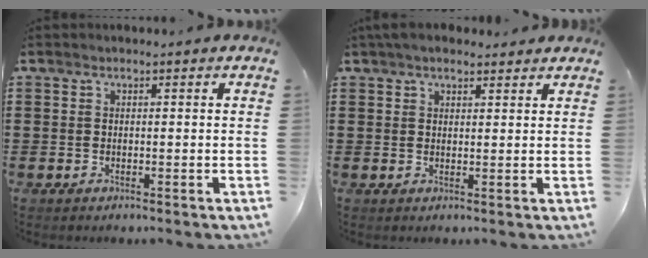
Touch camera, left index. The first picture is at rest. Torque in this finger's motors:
{"motor_torque": [0.94, -1.20, 0.07, 0.06]}